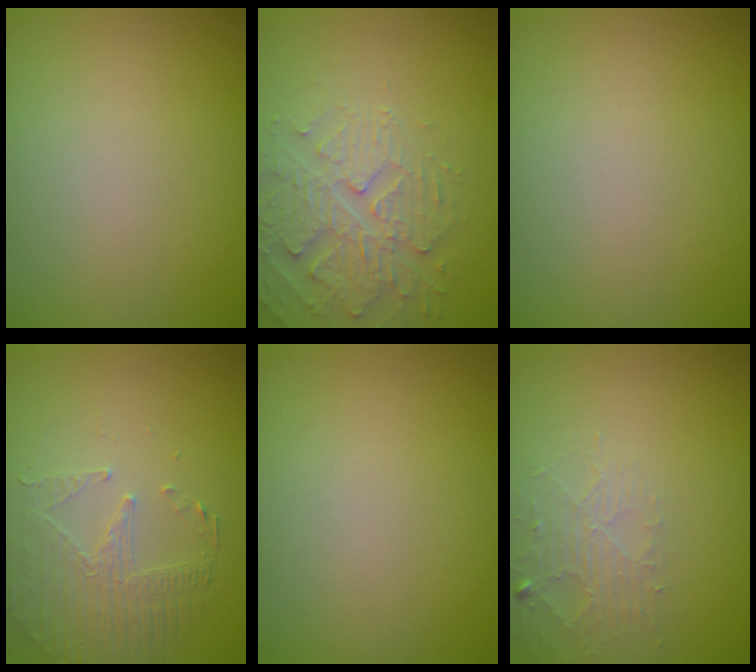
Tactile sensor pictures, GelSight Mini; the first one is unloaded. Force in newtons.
{"total": 4.2, "press": 4.1, "slide": 0.8}
{"total": 0.0}
{"total": 2.2, "press": 1.8, "slide": 1.2}
{"total": 0.0}
{"total": 2.2, "press": 2.2, "slide": 0.5}